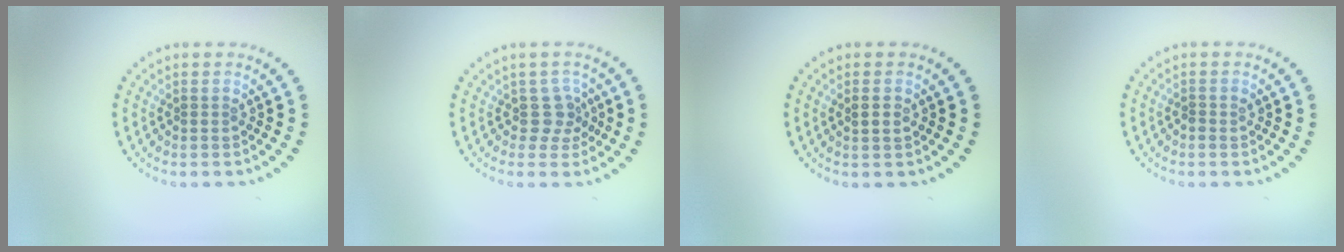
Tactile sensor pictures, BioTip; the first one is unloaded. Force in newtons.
{"total": 1.9, "press": 1.4, "slide": 1.3}
{"total": 1.1, "press": 1.0, "slide": 0.2}
{"total": 0.7, "press": 0.7, "slide": 0.1}